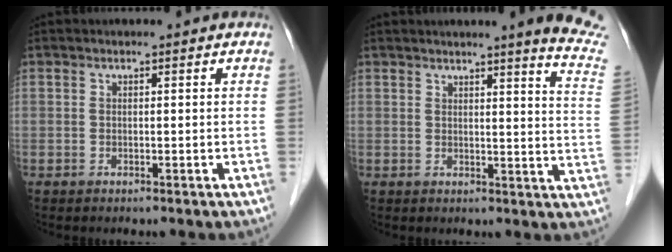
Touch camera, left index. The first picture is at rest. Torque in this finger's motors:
{"motor_torque": [0.15, -0.23, 0.33, 0.06]}